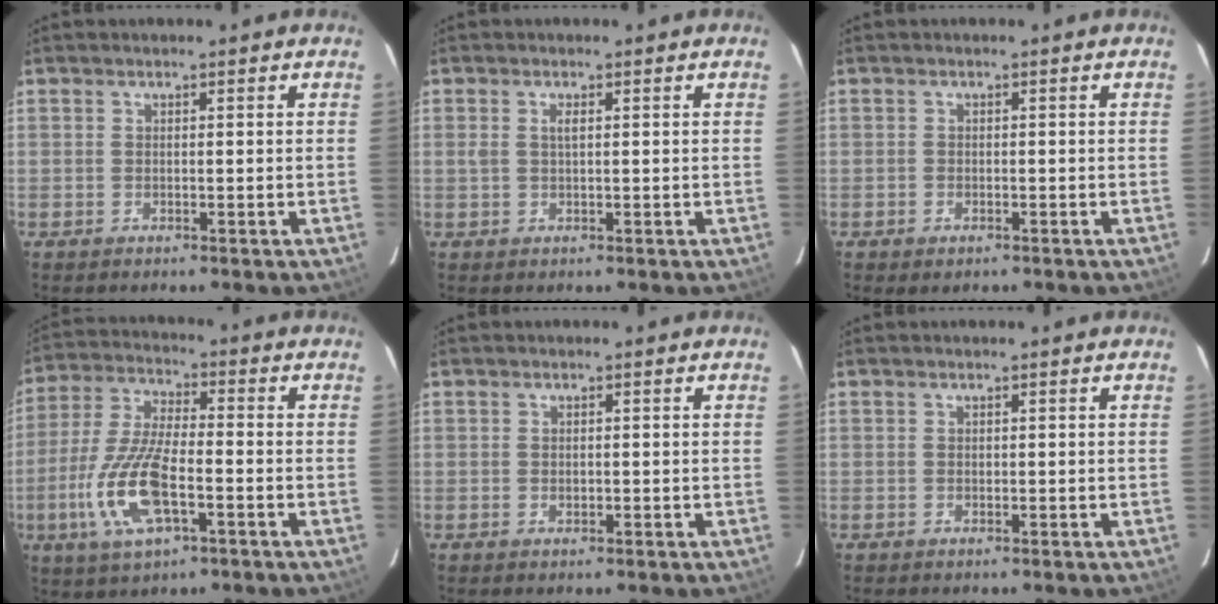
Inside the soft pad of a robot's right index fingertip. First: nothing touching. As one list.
[{"total": 1.6, "force": [0.4, 0.6, 1.4], "torque": [-0.027, 0.002, 0.008]}, {"total": 1.6, "force": [-1.0, 1.1, 0.6], "torque": [-0.012, -0.004, -0.016]}, {"total": 14.5, "force": [-4.8, 5.2, 12.7], "torque": [-0.277, -0.009, -0.092]}, {"total": 0.9, "force": [0.0, 0.8, 0.5], "torque": [-0.007, 0.002, 0.001]}, {"total": 0.0}]